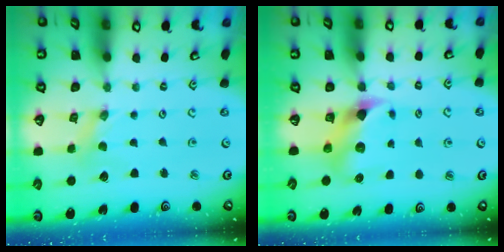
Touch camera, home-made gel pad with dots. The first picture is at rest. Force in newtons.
{"total": 7.2, "press": 7.1, "slide": 0.9}